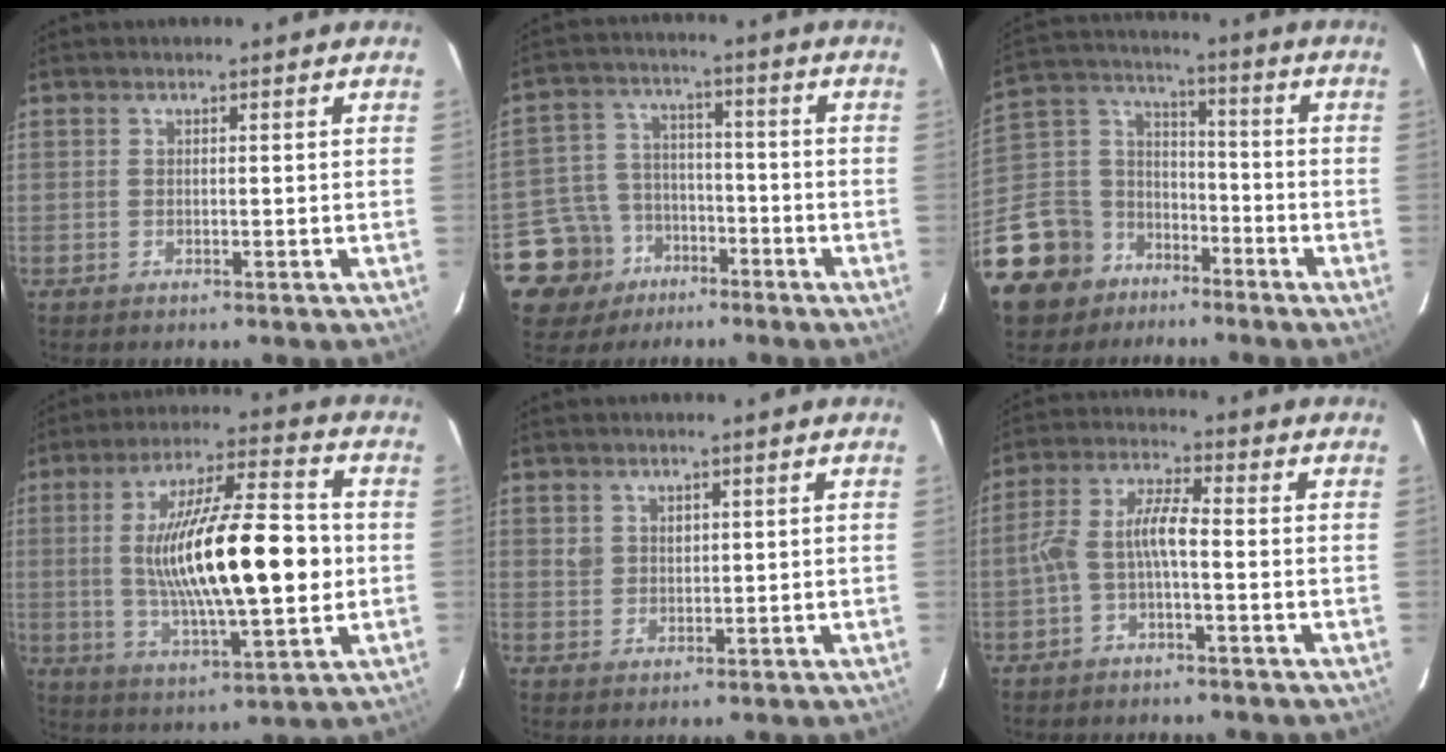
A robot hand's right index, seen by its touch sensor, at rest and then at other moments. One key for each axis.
{"total": 10.7, "fx": -5.9, "fy": 8.8, "fz": 1.5, "tx": -0.062, "ty": 0.032, "tz": -0.087}
{"total": 16.5, "fx": -11.5, "fy": 11.4, "fz": 3.2, "tx": -0.116, "ty": 0.050, "tz": -0.195}
{"total": 20.8, "fx": -0.2, "fy": 5.1, "fz": 20.1, "tx": -0.350, "ty": 0.006, "tz": 0.004}
{"total": 2.6, "fx": 1.3, "fy": 2.2, "fz": 0.6, "tx": -0.003, "ty": 0.007, "tz": 0.025}
{"total": 5.8, "fx": -1.9, "fy": 1.5, "fz": 5.3, "tx": -0.119, "ty": 0.018, "tz": -0.036}